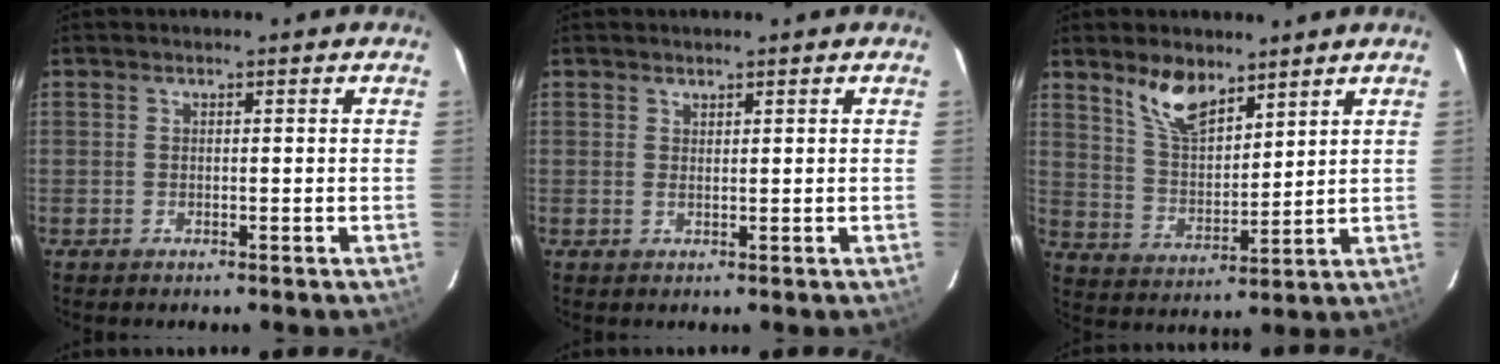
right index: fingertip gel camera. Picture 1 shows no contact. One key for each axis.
{"total": 0.8, "fx": 0.7, "fy": 0.2, "fz": 0.2, "tx": -0.005, "ty": 0.001, "tz": 0.014}
{"total": 9.2, "fx": 6.6, "fy": 3.8, "fz": 5.1, "tx": -0.092, "ty": 0.006, "tz": 0.133}